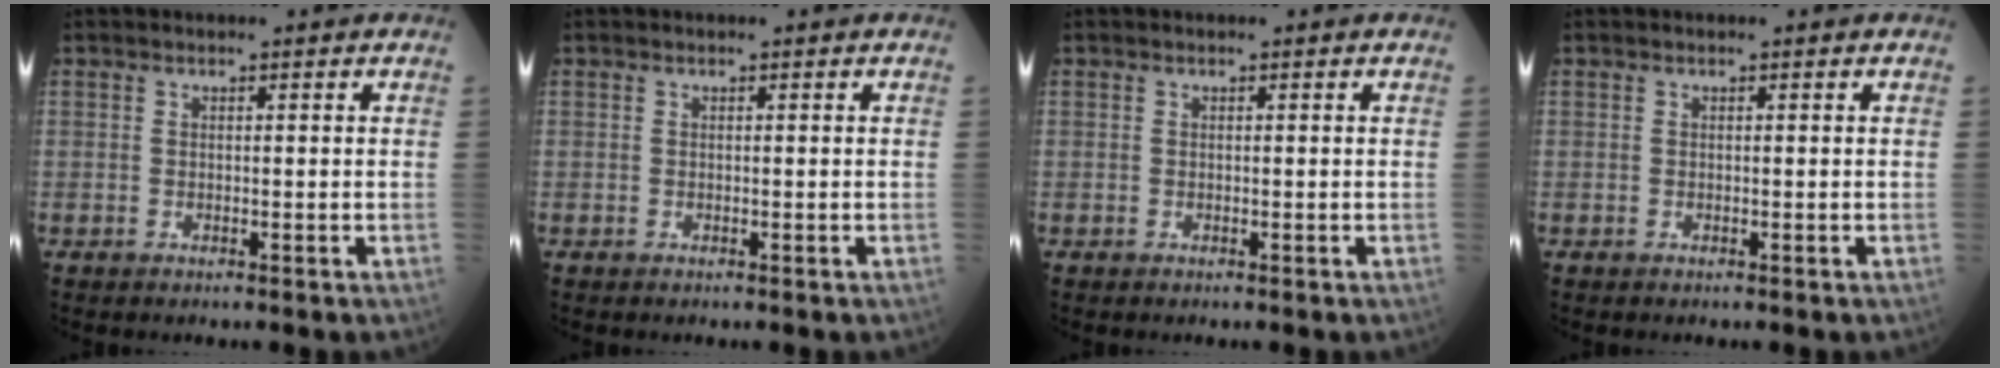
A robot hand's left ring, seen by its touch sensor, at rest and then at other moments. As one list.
[{"total": 0.0}, {"total": 0.0}, {"total": 0.0}]